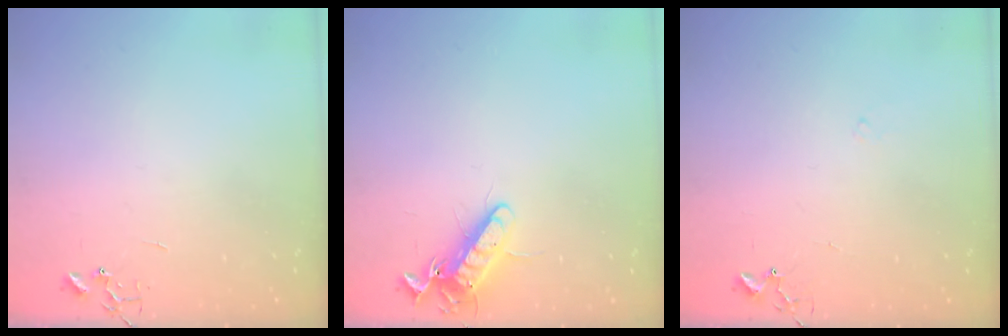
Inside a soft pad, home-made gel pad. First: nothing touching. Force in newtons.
{"total": 11.7, "press": 11.6, "slide": 1.7}
{"total": 6.5, "press": 6.5, "slide": 0.7}